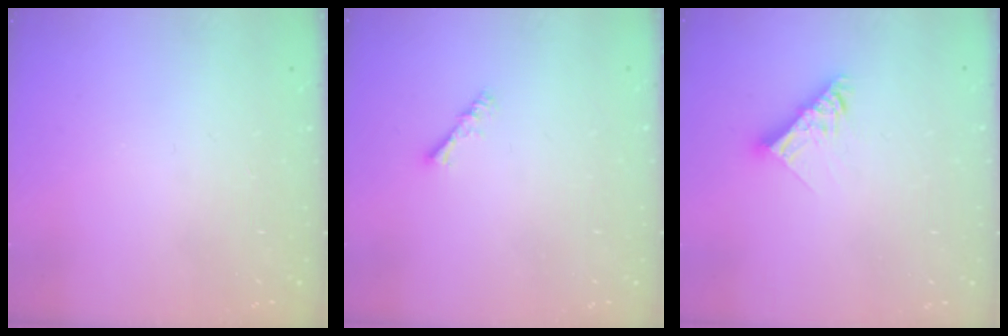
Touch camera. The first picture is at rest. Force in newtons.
{"total": 2.4, "press": 2.4, "slide": 0.3}
{"total": 9.8, "press": 9.8, "slide": 0.8}